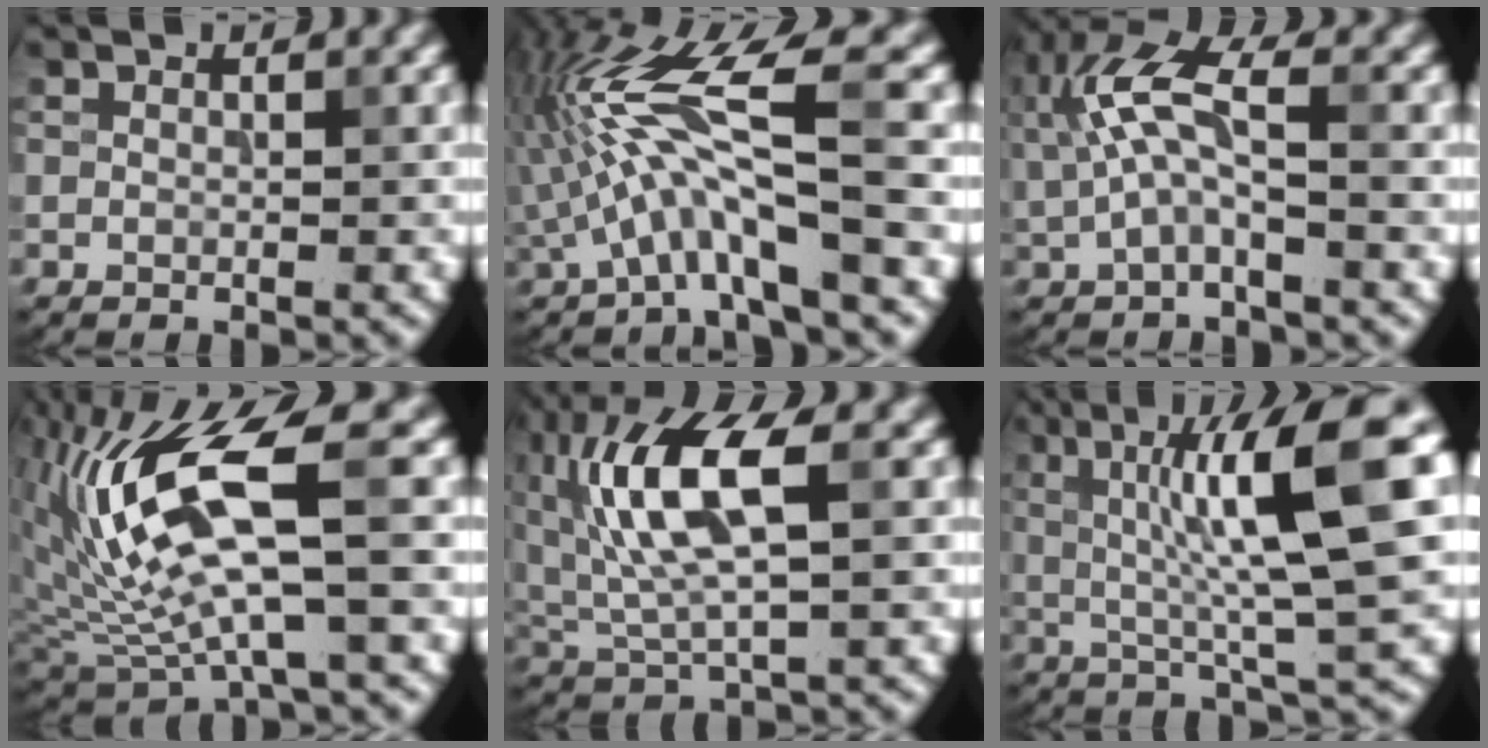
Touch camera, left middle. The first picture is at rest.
{"total": 8.0, "force": [-1.6, 1.5, 7.7], "torque": [-0.149, 0.020, -0.031]}
{"total": 5.4, "force": [0.8, 2.0, 5.0], "torque": [-0.113, 0.011, 0.013]}
{"total": 11.4, "force": [2.1, 3.3, 10.7], "torque": [-0.220, -0.001, 0.044]}
{"total": 9.5, "force": [2.0, 3.7, 8.5], "torque": [-0.179, 0.013, 0.032]}
{"total": 11.3, "force": [2.3, 1.9, 10.9], "torque": [-0.172, 0.011, 0.043]}